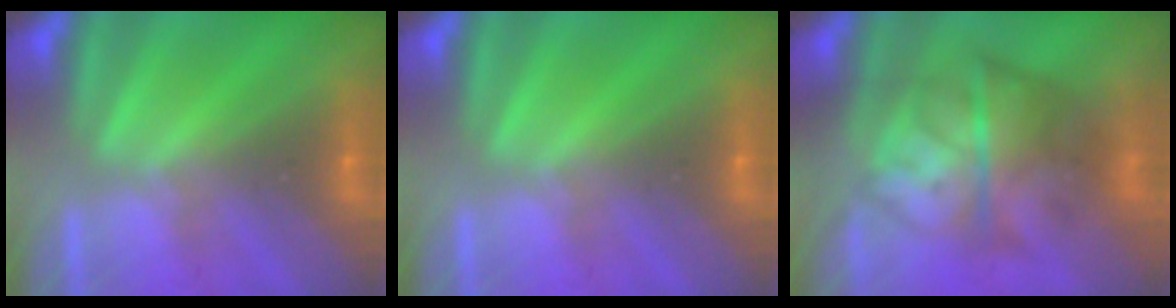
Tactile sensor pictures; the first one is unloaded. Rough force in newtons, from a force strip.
{"total": 0.0}
{"total": 9.0}